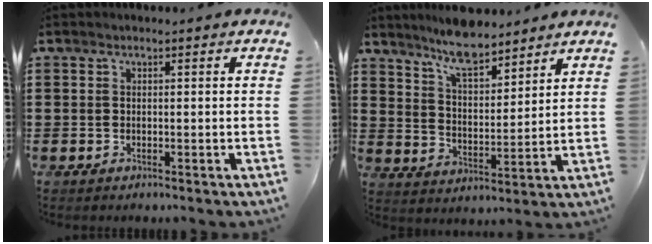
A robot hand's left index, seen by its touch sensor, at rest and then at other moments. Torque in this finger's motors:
{"motor_torque": [1.09, -1.04, 0.26, 0.14]}